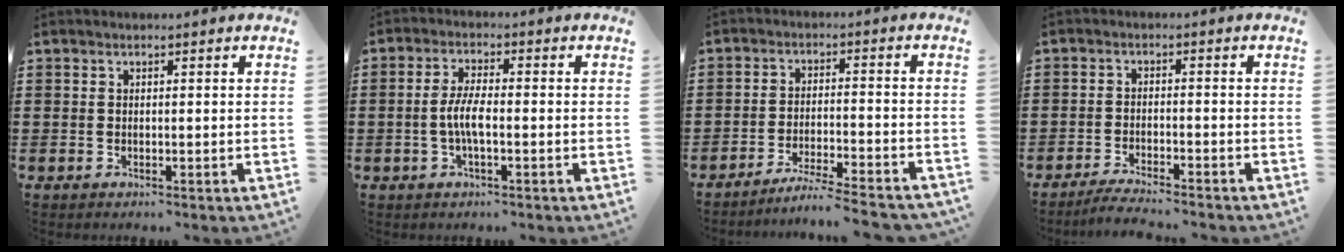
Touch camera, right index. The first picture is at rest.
{"total": 4.4, "force": [-1.0, 1.1, 4.1], "torque": [-0.095, -0.003, -0.026]}
{"total": 5.0, "force": [-4.7, -0.5, 1.6], "torque": [-0.035, -0.012, -0.095]}
{"total": 2.8, "force": [-2.7, -0.1, 0.6], "torque": [-0.011, 0.002, -0.054]}